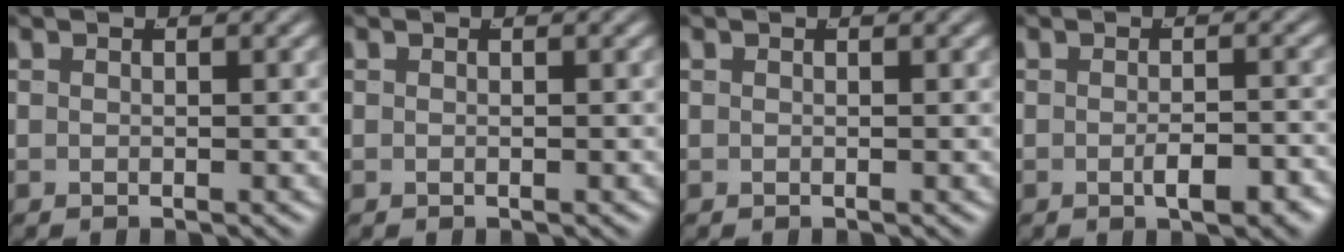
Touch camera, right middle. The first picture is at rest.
{"total": 0.0}
{"total": 0.0}
{"total": 2.3, "force": [-1.5, 0.6, 1.7], "torque": [-0.021, 0.002, -0.024]}